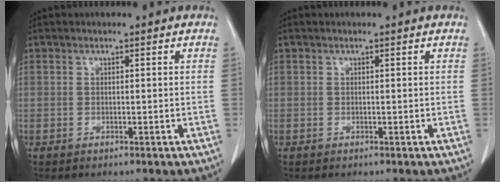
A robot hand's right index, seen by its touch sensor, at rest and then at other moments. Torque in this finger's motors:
{"motor_torque": [0.00, 0.00, 0.00, 0.00]}